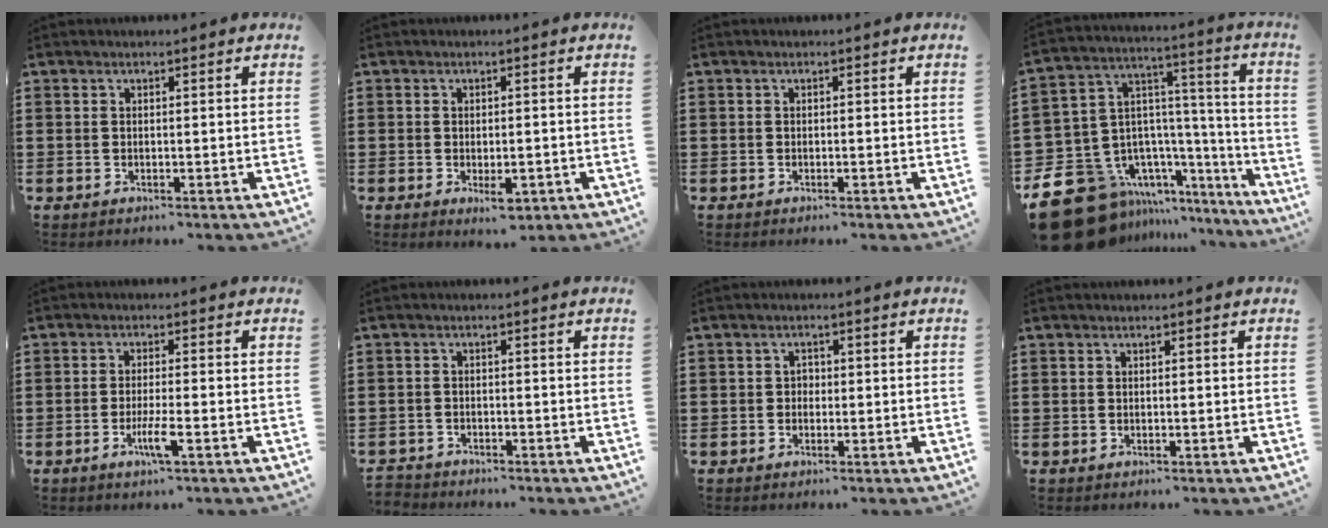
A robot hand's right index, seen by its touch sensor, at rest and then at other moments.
{"total": 2.9, "force": [-1.1, 1.5, 2.3], "torque": [-0.039, 0.003, -0.019]}
{"total": 0.0}
{"total": 14.8, "force": [-9.2, 10.5, 4.8], "torque": [-0.121, 0.010, -0.139]}
{"total": 4.2, "force": [-1.8, 0.3, 3.7], "torque": [-0.068, -0.009, -0.033]}
{"total": 1.7, "force": [-1.6, 0.4, -0.3], "torque": [-0.002, 0.003, -0.038]}
{"total": 1.0, "force": [-0.4, 0.8, 0.5], "torque": [-0.012, 0.001, -0.008]}
{"total": 0.0}